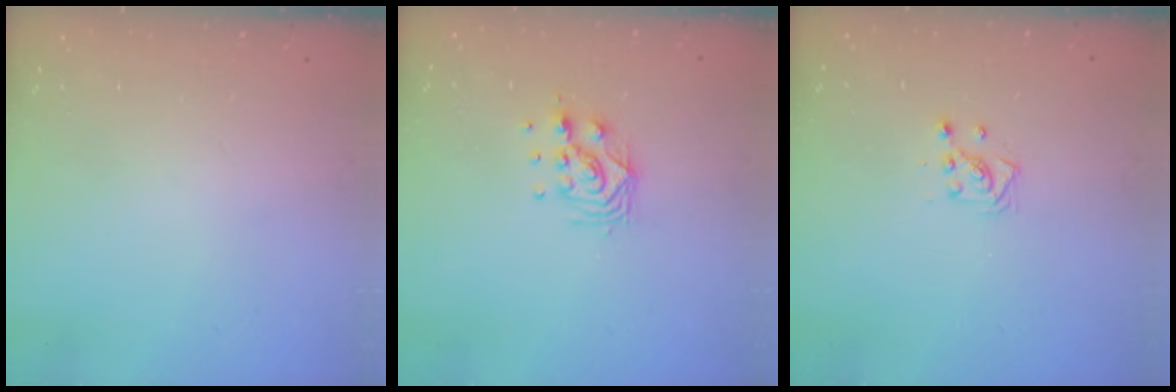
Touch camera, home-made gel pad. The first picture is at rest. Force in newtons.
{"total": 9.2, "press": 9.2, "slide": 0.7}
{"total": 3.3, "press": 3.2, "slide": 0.5}